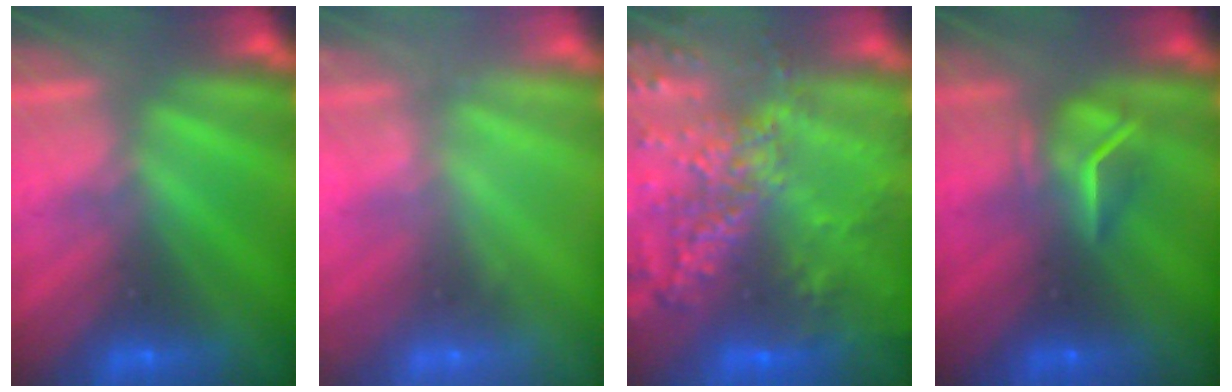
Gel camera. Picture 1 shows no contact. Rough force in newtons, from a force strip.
{"total": 2.1}
{"total": 5.8}
{"total": 3.3}